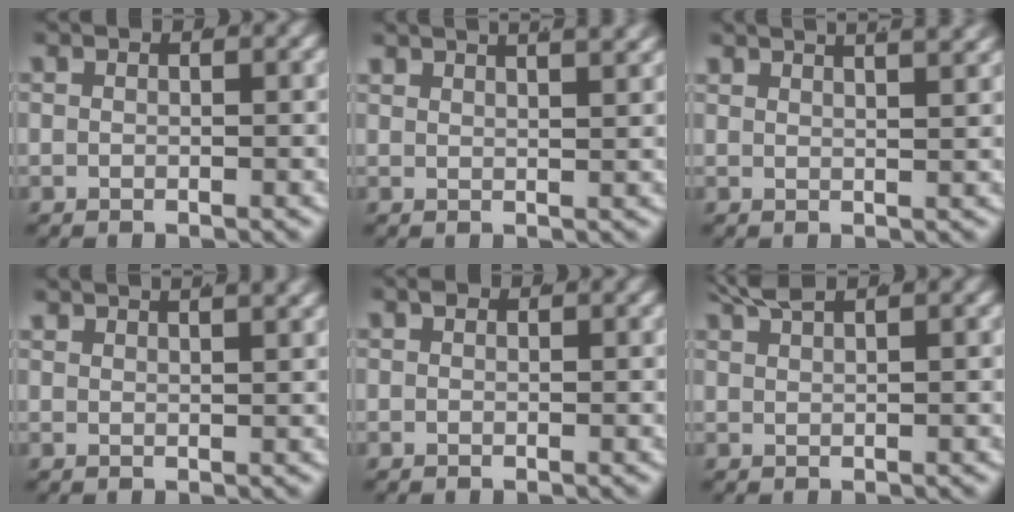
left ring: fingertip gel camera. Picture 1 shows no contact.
{"total": 3.9, "force": [3.4, 0.7, 1.7], "torque": [-0.014, 0.014, 0.050]}
{"total": 4.4, "force": [3.8, 0.8, 2.1], "torque": [-0.020, 0.015, 0.055]}
{"total": 2.8, "force": [2.6, 0.2, 1.0], "torque": [-0.005, 0.011, 0.040]}
{"total": 0.6, "force": [0.5, 0.3, 0.3], "torque": [-0.006, 0.003, 0.007]}
{"total": 2.5, "force": [2.3, 0.0, 0.9], "torque": [-0.018, 0.008, 0.043]}